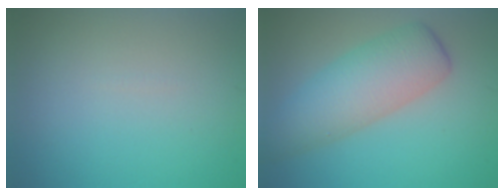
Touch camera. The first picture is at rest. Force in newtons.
{"total": 6.3, "press": 6.3, "slide": 0.2}